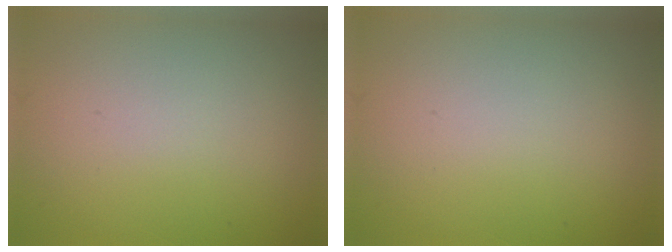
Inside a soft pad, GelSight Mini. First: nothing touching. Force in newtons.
{"total": 0.0}